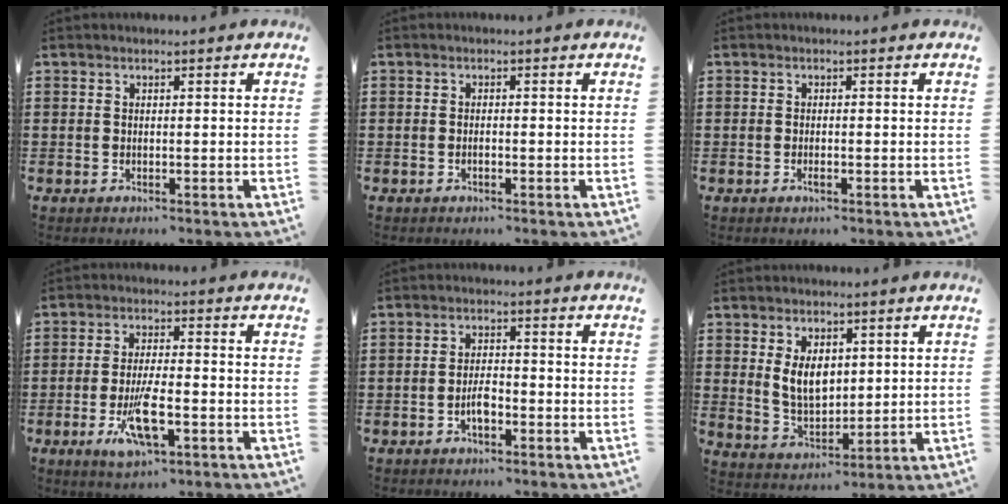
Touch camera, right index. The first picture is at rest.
{"total": 0.8, "force": [-0.4, 0.2, 0.7], "torque": [-0.014, -0.005, -0.005]}
{"total": 1.0, "force": [-0.4, 0.2, 0.8], "torque": [-0.017, -0.006, -0.006]}
{"total": 7.7, "force": [-2.9, 2.3, 6.8], "torque": [-0.134, -0.009, -0.050]}
{"total": 3.4, "force": [-1.5, 1.3, 2.8], "torque": [-0.066, 0.001, -0.031]}
{"total": 6.0, "force": [1.7, 3.7, 4.4], "torque": [-0.089, 0.006, 0.030]}